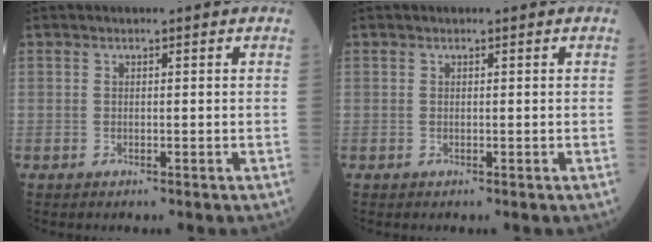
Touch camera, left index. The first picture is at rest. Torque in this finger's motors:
{"motor_torque": [0.00, 0.00, 0.00, 0.00]}